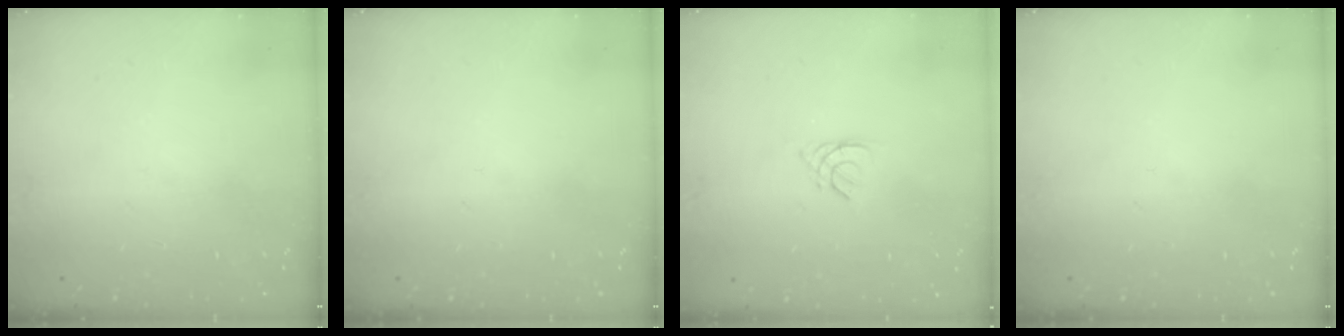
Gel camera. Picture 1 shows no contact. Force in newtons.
{"total": 0.0}
{"total": 1.3, "press": 1.3, "slide": 0.3}
{"total": 0.0}